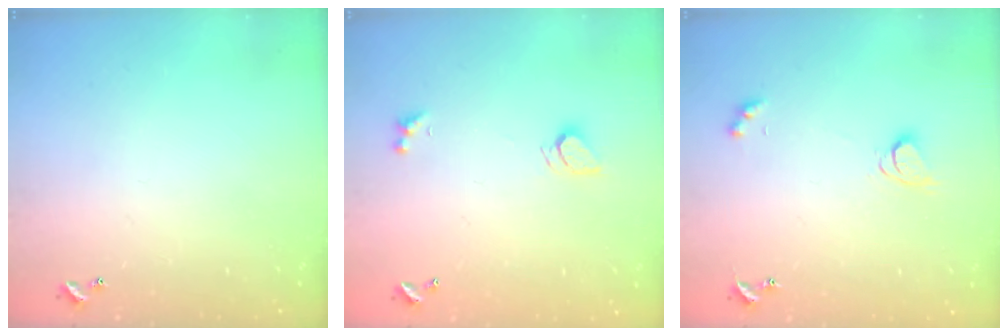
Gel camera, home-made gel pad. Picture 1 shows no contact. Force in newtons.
{"total": 2.2, "press": 2.2, "slide": 0.3}
{"total": 3.6, "press": 3.6, "slide": 0.4}